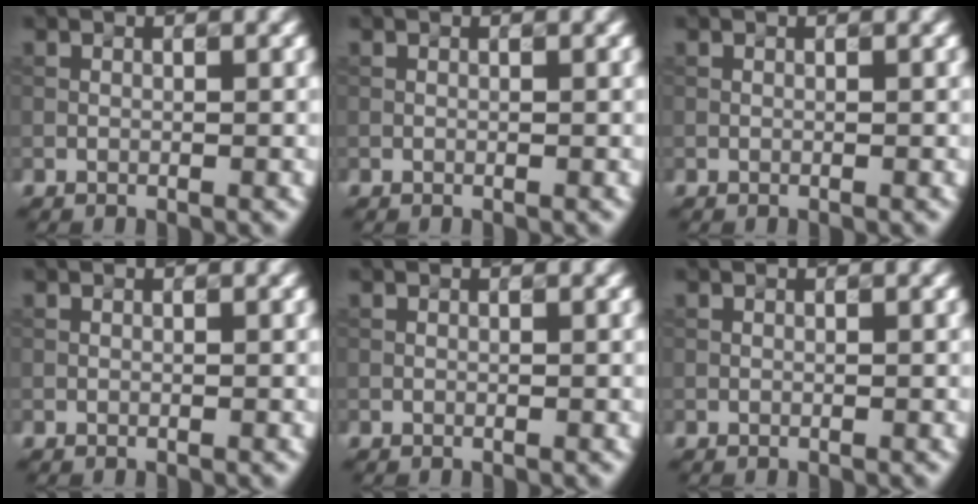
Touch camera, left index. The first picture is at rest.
{"total": 0.0}
{"total": 0.0}
{"total": 0.0}
{"total": 0.0}
{"total": 0.0}